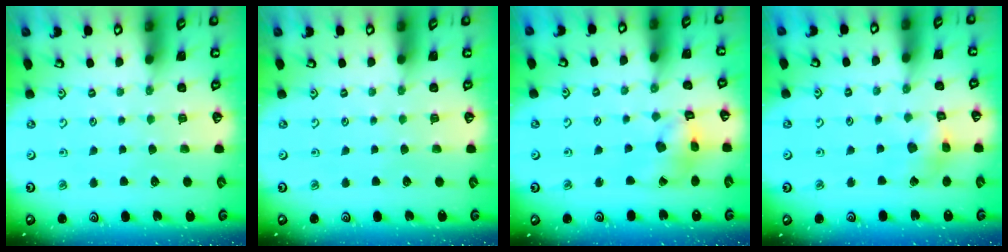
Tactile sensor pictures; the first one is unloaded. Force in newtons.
{"total": 0.0}
{"total": 9.3, "press": 9.3, "slide": 1.0}
{"total": 5.9, "press": 5.9, "slide": 0.5}